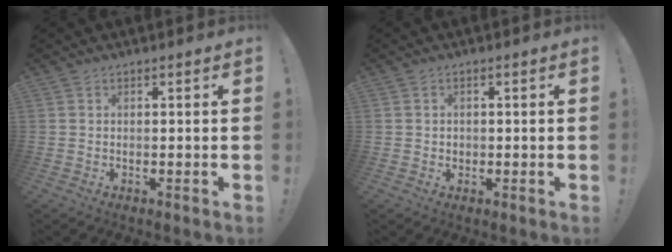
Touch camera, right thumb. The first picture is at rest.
{"total": 1.3, "force": [0.2, 1.2, 0.3], "torque": [-0.003, -0.001, 0.001]}